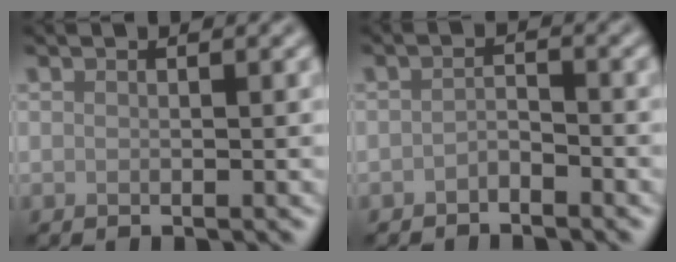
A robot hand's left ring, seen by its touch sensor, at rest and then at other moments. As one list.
[{"total": 1.2, "force": [-0.9, 0.4, 0.6], "torque": [-0.013, 0.003, -0.020]}]